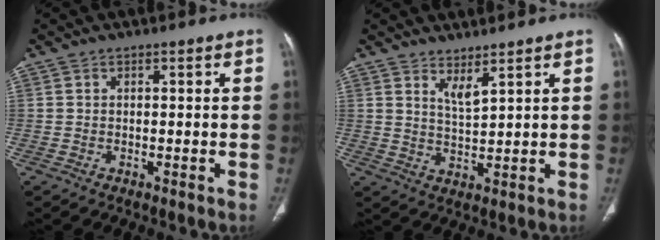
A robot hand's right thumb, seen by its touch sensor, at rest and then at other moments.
{"total": 3.4, "force": [2.7, 0.4, 2.1], "torque": [-0.037, -0.033, 0.057]}